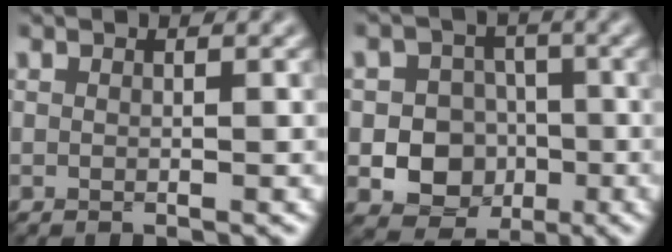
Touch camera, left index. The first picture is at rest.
{"total": 9.0, "force": [-2.8, 8.0, 3.2], "torque": [-0.027, -0.010, -0.068]}